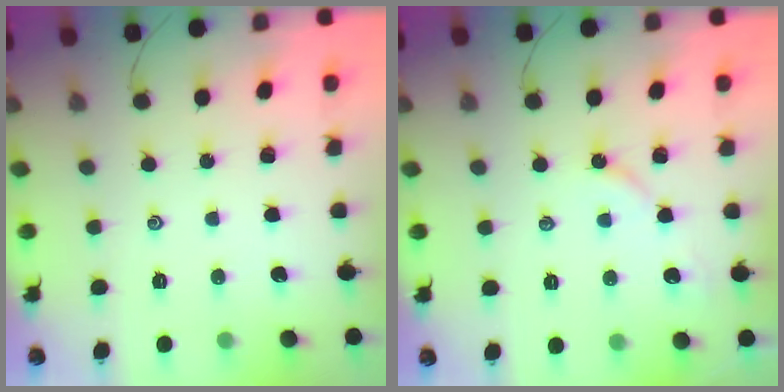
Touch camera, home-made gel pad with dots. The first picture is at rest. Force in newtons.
{"total": 4.1, "press": 4.0, "slide": 0.5}